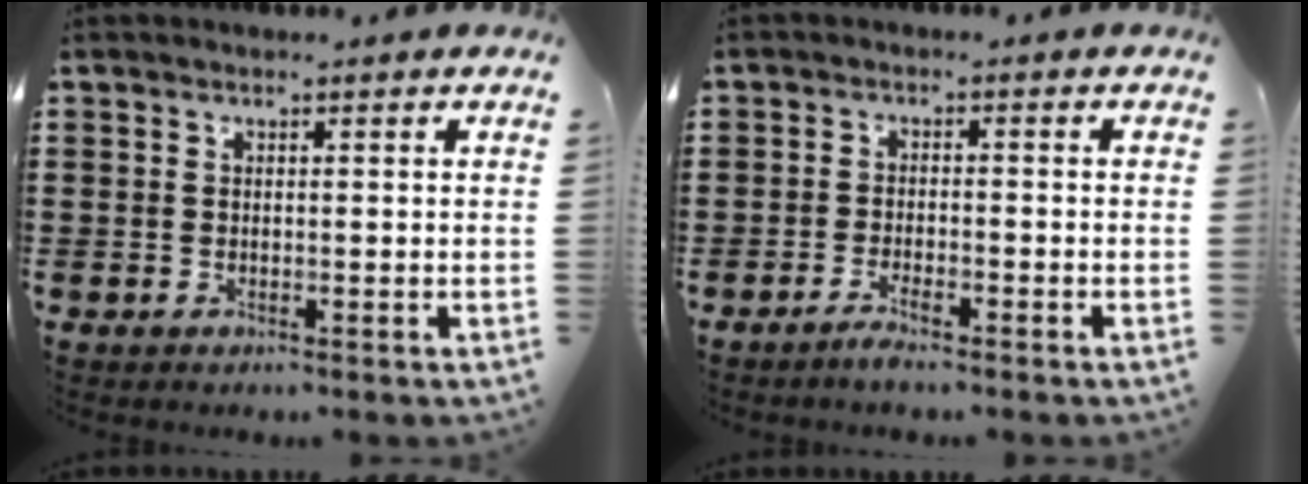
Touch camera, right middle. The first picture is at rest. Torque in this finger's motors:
{"motor_torque": [-0.14, 0.48, -0.04, -0.01]}